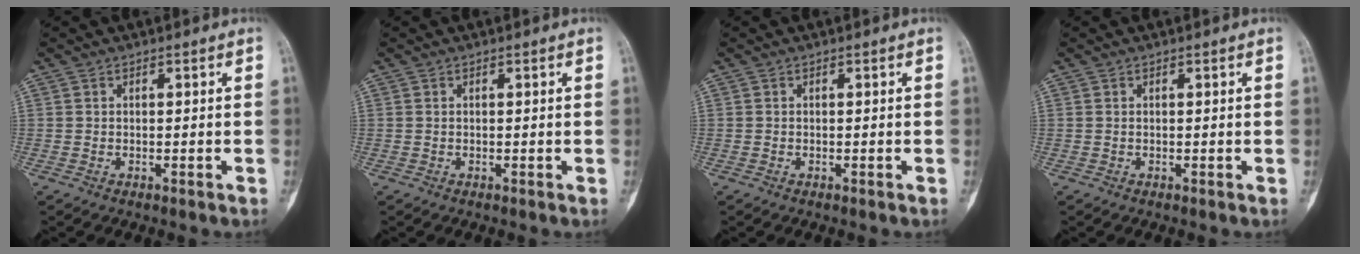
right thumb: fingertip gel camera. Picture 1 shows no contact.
{"total": 0.0}
{"total": 0.0}
{"total": 0.0}